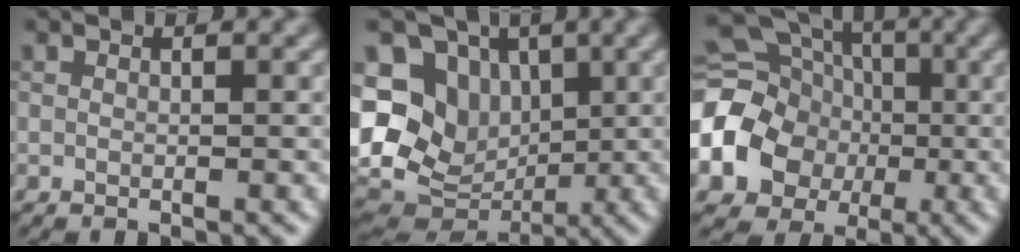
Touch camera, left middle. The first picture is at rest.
{"total": 14.1, "force": [1.0, 12.0, 7.3], "torque": [-0.155, 0.011, 0.010]}
{"total": 17.4, "force": [-2.5, 15.6, 7.3], "torque": [-0.178, -0.004, -0.079]}